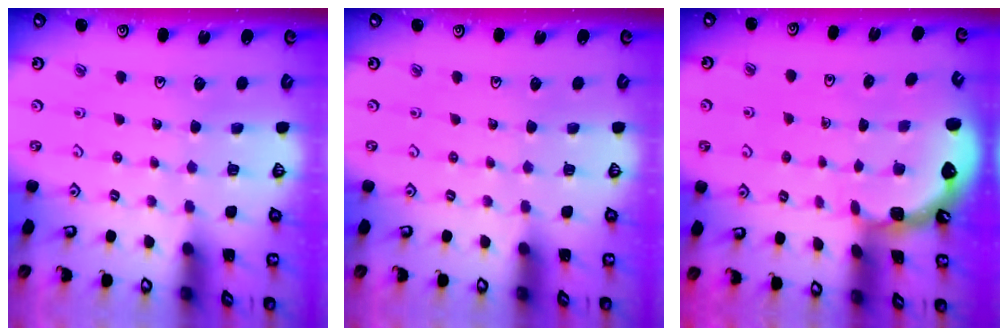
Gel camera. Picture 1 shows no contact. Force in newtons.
{"total": 0.0}
{"total": 1.2, "press": 1.1, "slide": 0.1}